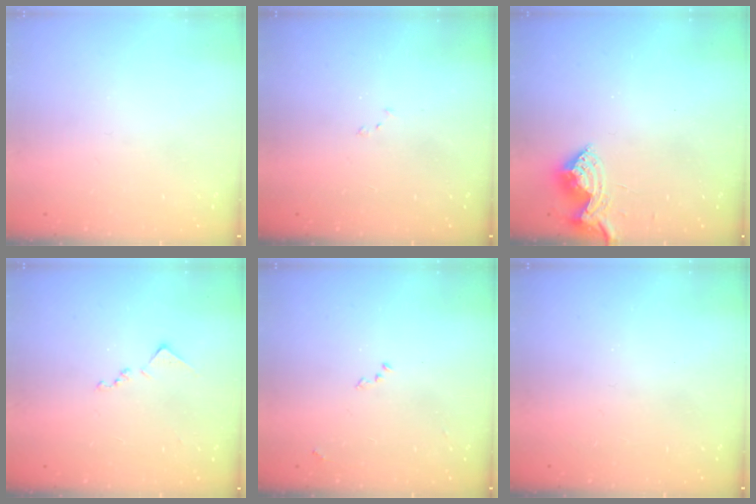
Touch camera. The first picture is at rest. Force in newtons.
{"total": 6.7, "press": 6.6, "slide": 0.9}
{"total": 10.4, "press": 10.4, "slide": 0.5}
{"total": 7.6, "press": 7.6, "slide": 0.6}
{"total": 7.5, "press": 7.5, "slide": 1.0}
{"total": 1.3, "press": 1.2, "slide": 0.2}